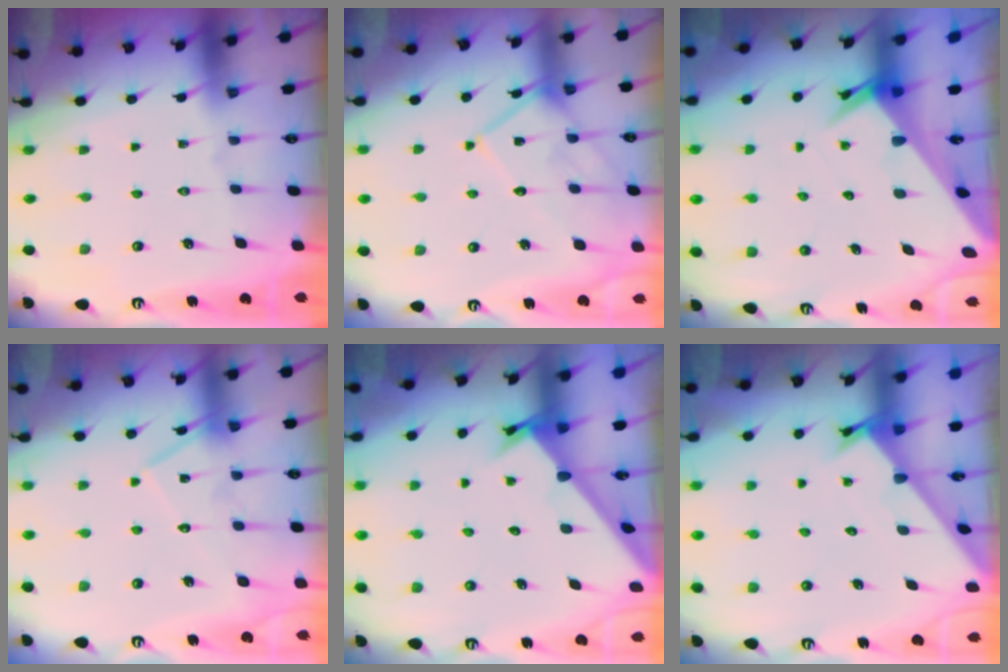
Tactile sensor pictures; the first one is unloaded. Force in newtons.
{"total": 13.5, "press": 13.5, "slide": 1.1}
{"total": 4.8, "press": 4.8, "slide": 0.4}
{"total": 14.1, "press": 14.0, "slide": 1.2}
{"total": 3.1, "press": 3.1, "slide": 0.2}
{"total": 1.7, "press": 1.7, "slide": 0.1}